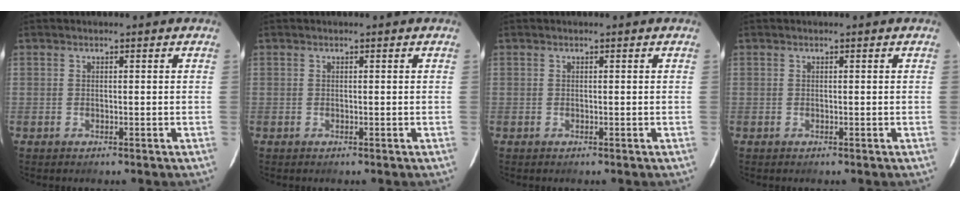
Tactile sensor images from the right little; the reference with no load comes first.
{"total": 0.0}
{"total": 0.0}
{"total": 0.0}